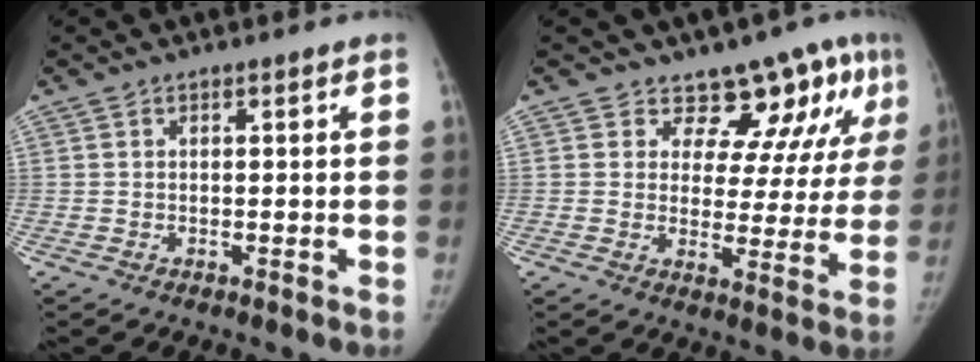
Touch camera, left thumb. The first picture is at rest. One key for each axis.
{"total": 12.7, "fx": 9.0, "fy": 6.6, "fz": 6.1, "tx": -0.024, "ty": -0.053, "tz": 0.101}